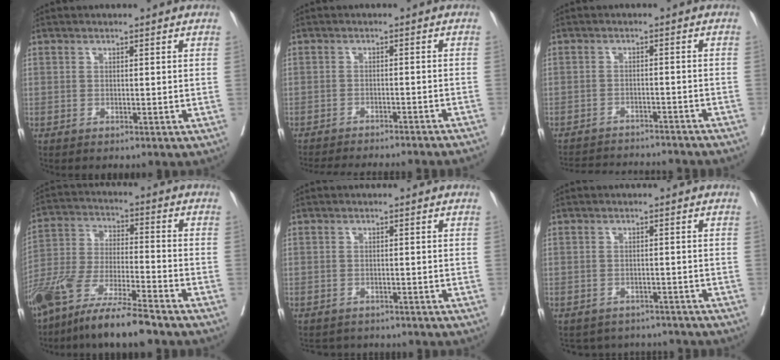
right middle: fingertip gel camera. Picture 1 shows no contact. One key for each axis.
{"total": 18.5, "fx": -17.1, "fy": 1.3, "fz": 7.0, "tx": -0.116, "ty": -0.033, "tz": -0.215}
{"total": 15.2, "fx": -14.2, "fy": 1.9, "fz": 4.9, "tx": -0.090, "ty": -0.011, "tz": -0.181}
{"total": 14.0, "fx": -10.8, "fy": 1.1, "fz": 8.9, "tx": -0.178, "ty": -0.030, "tz": -0.201}
{"total": 3.2, "fx": -2.9, "fy": 1.1, "fz": -0.1, "tx": 0.006, "ty": -0.002, "tz": -0.043}
{"total": 6.5, "fx": -6.1, "fy": 2.3, "fz": -0.2, "tx": 0.009, "ty": 0.017, "tz": -0.072}